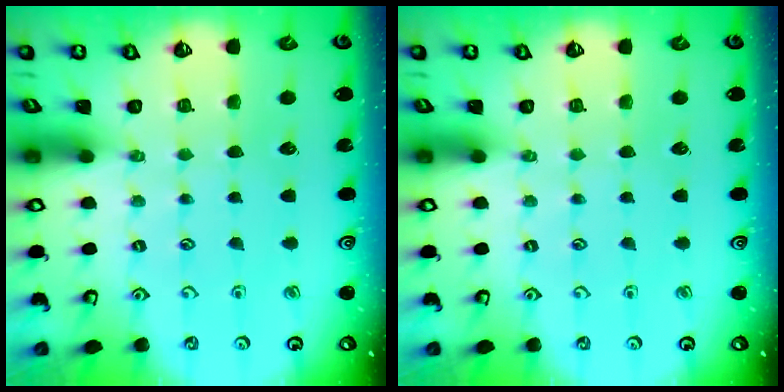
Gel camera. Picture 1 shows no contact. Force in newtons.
{"total": 0.0}